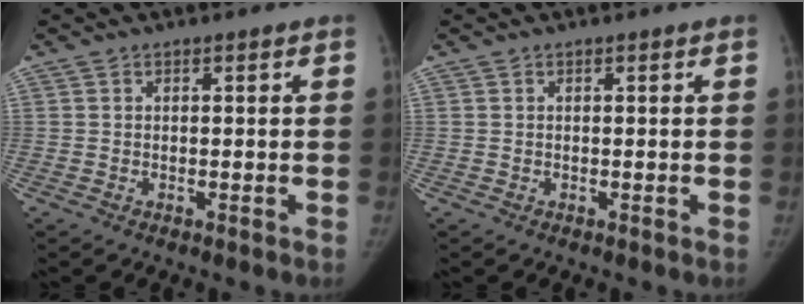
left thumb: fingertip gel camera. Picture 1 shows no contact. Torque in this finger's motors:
{"motor_torque": [0.03, 0.02, -0.03, 0.02, 0.00]}